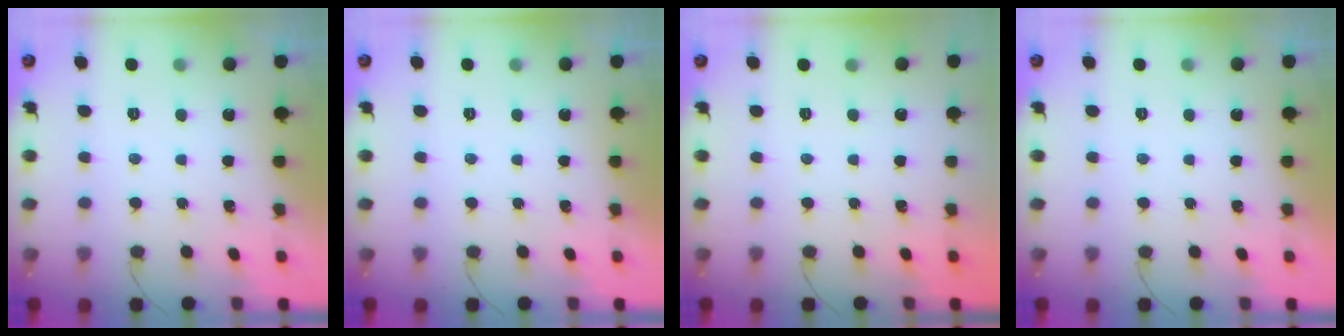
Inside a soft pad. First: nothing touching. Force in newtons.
{"total": 0.0}
{"total": 0.0}
{"total": 0.0}